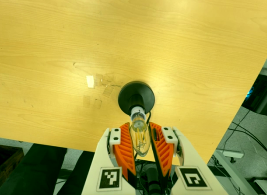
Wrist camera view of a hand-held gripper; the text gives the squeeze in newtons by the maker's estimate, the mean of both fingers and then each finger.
{"total": 12.8, "left": 13.5, "right": 12.1}